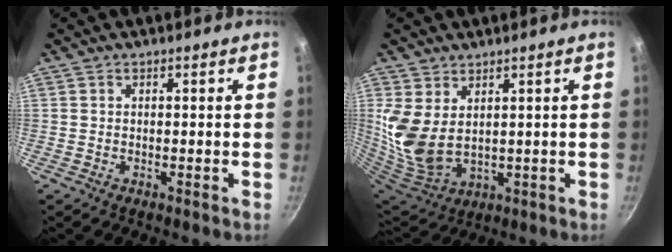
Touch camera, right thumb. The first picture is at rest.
{"total": 10.7, "force": [3.8, 6.4, 7.6], "torque": [-0.149, -0.040, 0.092]}